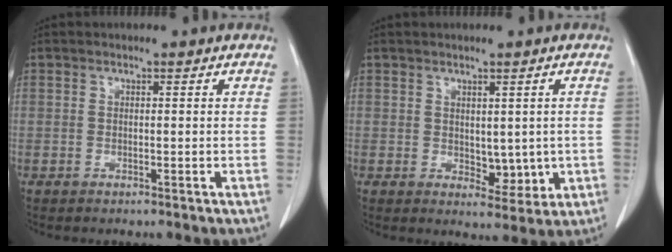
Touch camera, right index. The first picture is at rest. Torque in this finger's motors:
{"motor_torque": [0.18, -0.02, 0.04, 0.01]}